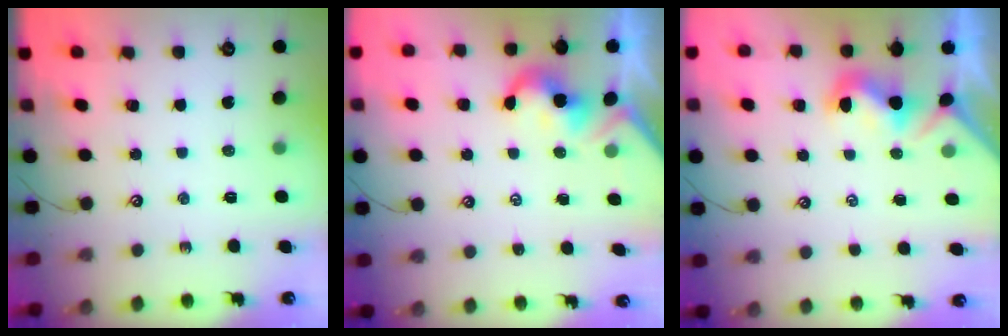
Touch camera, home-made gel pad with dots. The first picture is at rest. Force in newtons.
{"total": 2.1, "press": 2.0, "slide": 0.5}
{"total": 0.9, "press": 0.7, "slide": 0.5}